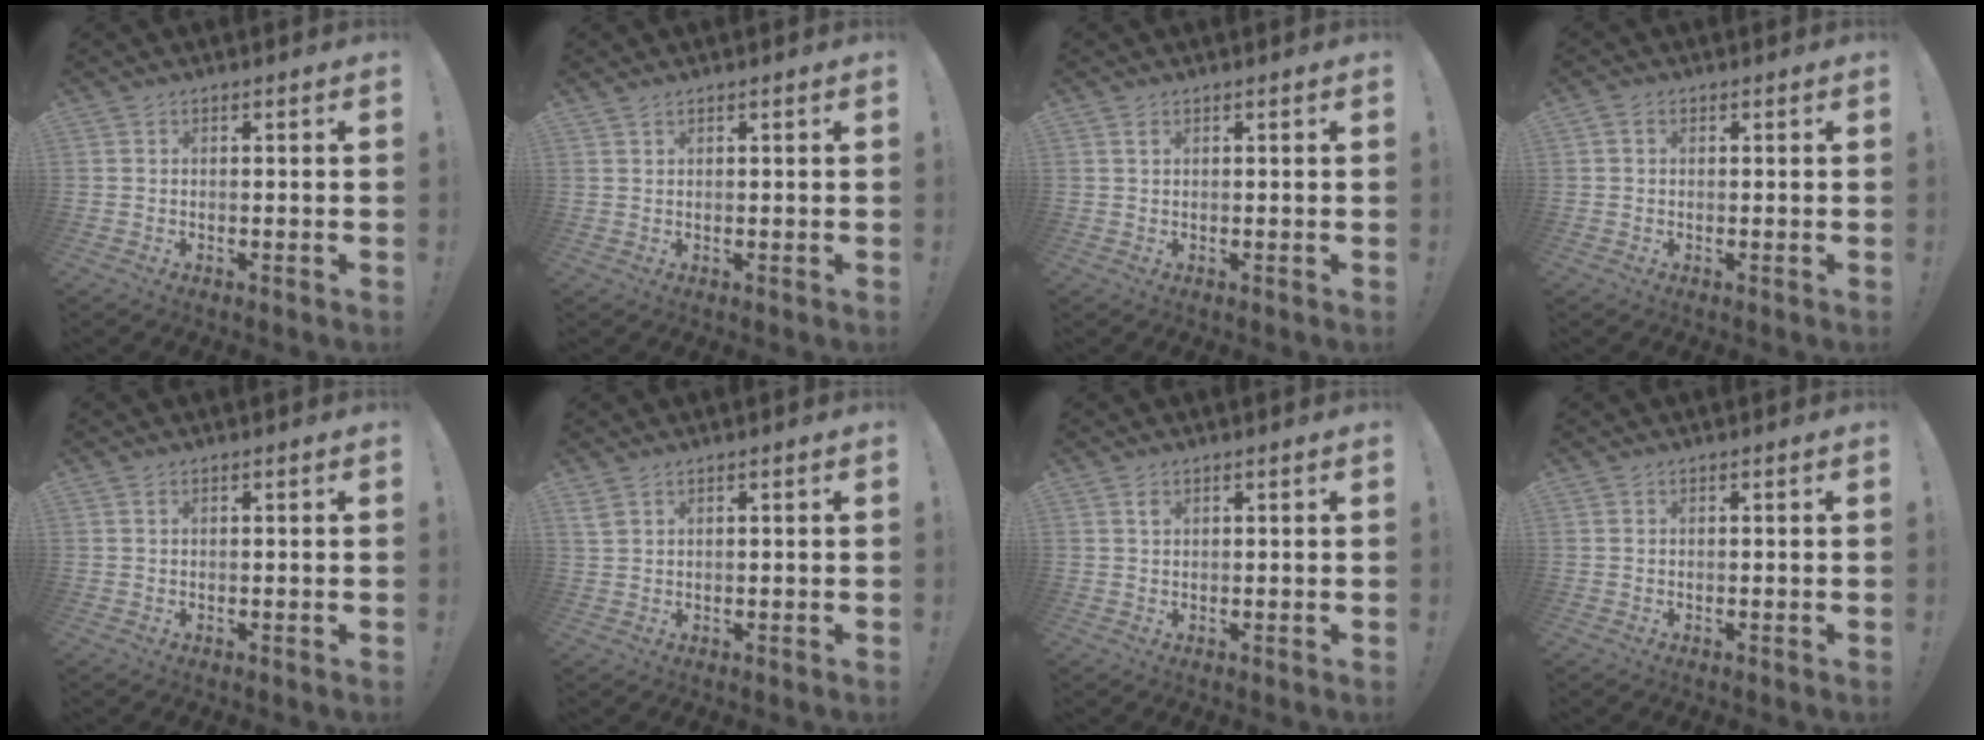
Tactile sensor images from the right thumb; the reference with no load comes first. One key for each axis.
{"total": 1.0, "fx": 0.8, "fy": 0.2, "fz": 0.4, "tx": -0.009, "ty": 0.000, "tz": 0.016}
{"total": 1.2, "fx": 0.6, "fy": 0.4, "fz": 0.9, "tx": -0.013, "ty": 0.000, "tz": 0.010}
{"total": 1.3, "fx": 0.3, "fy": 1.0, "fz": 0.7, "tx": -0.020, "ty": 0.006, "tz": 0.006}
{"total": 0.5, "fx": 0.3, "fy": 0.2, "fz": 0.4, "tx": -0.011, "ty": 0.002, "tz": 0.006}
{"total": 2.4, "fx": 1.4, "fy": 1.0, "fz": 1.6, "tx": -0.035, "ty": -0.002, "tz": 0.029}
{"total": 1.1, "fx": 0.6, "fy": 0.7, "fz": 0.6, "tx": 0.001, "ty": -0.005, "tz": 0.009}
{"total": 0.0}